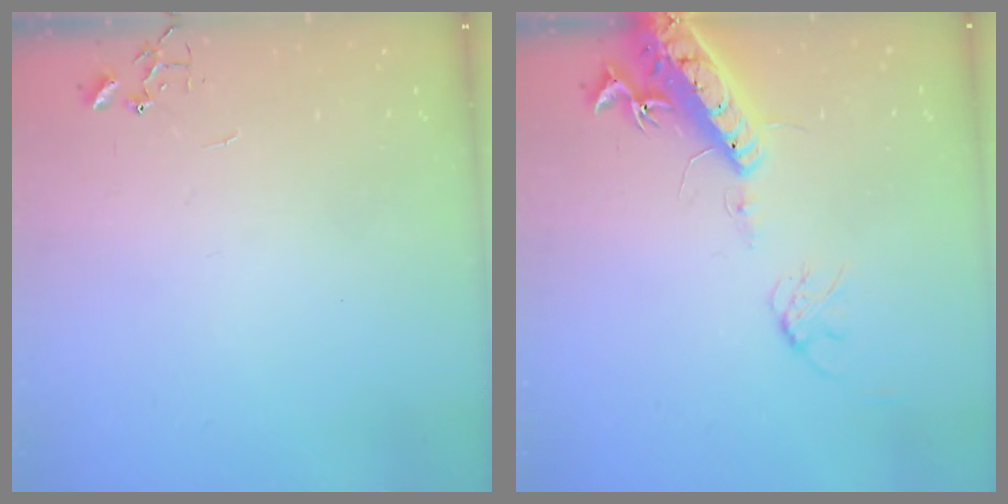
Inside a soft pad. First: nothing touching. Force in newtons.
{"total": 16.2, "press": 15.7, "slide": 3.7}